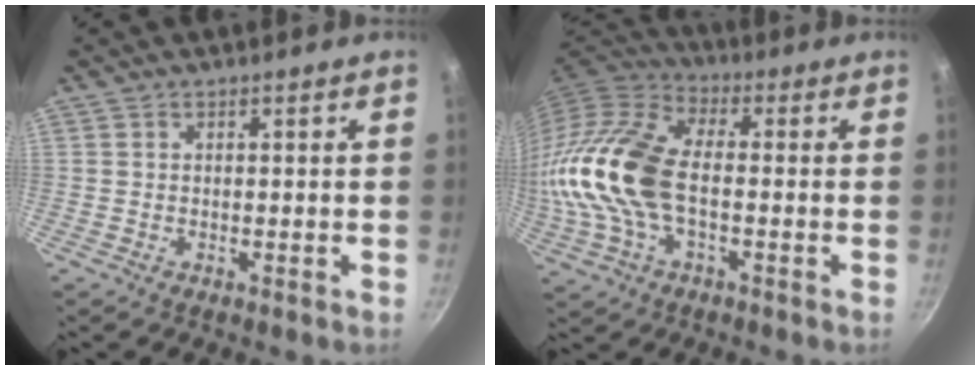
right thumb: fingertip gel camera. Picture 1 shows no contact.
{"total": 18.0, "force": [-1.6, 9.9, 14.9], "torque": [-0.291, 0.028, -0.043]}